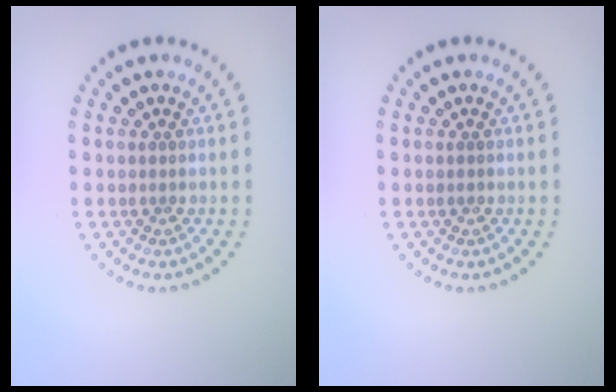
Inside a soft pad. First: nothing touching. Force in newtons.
{"total": 0.5, "press": 0.5, "slide": 0.1}